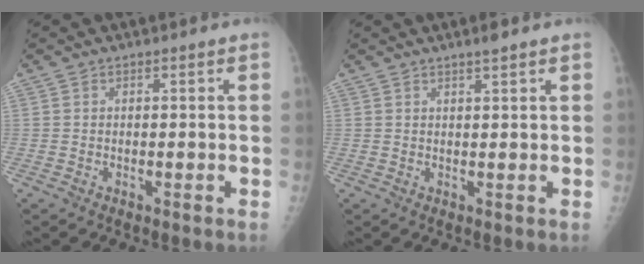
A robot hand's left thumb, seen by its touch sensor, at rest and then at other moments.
{"total": 1.9, "force": [1.4, 0.0, 1.2], "torque": [-0.019, -0.006, 0.024]}